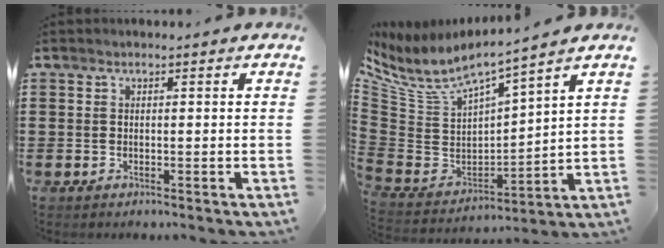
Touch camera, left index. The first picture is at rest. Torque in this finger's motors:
{"motor_torque": [-0.03, -0.01, 0.12, 0.10]}